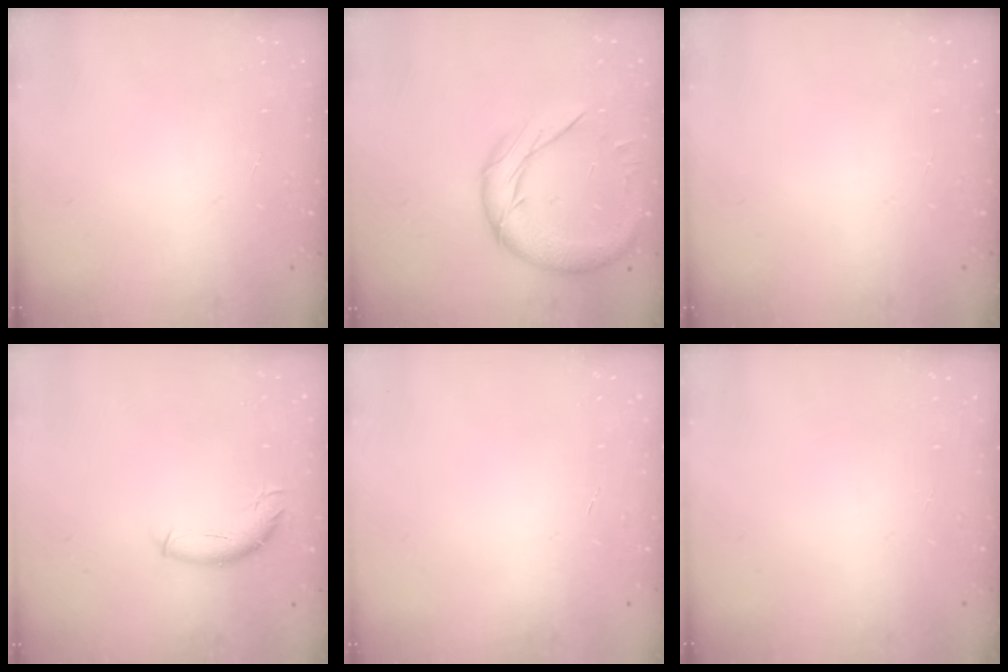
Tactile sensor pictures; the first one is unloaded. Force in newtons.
{"total": 15.2, "press": 15.1, "slide": 1.6}
{"total": 0.0}
{"total": 8.3, "press": 8.3, "slide": 0.4}
{"total": 0.0}
{"total": 0.0}